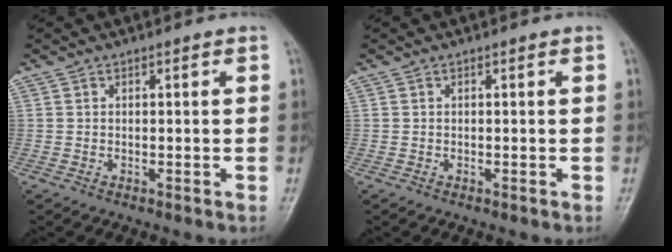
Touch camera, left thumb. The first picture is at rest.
{"total": 0.0}